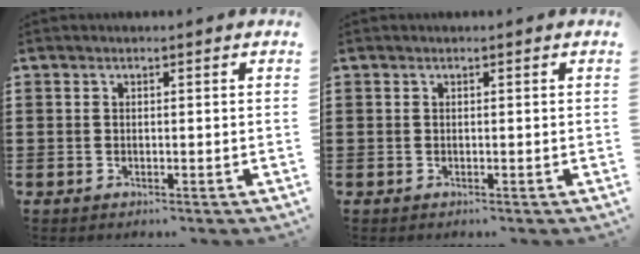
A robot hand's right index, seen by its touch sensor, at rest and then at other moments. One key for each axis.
{"total": 0.0}